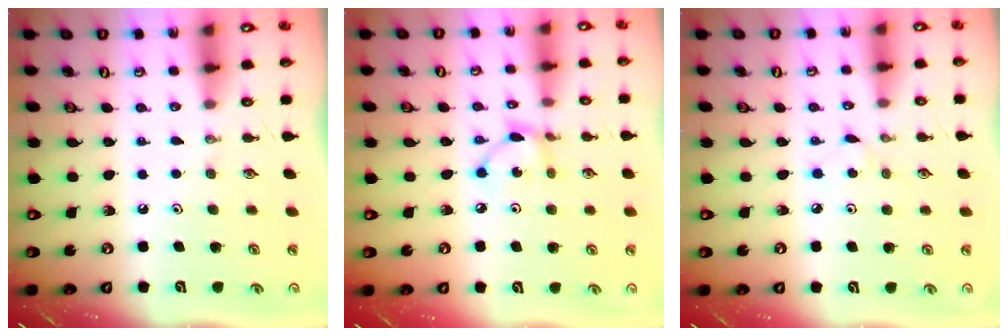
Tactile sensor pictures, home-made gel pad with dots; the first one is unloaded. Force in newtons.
{"total": 4.0, "press": 4.0, "slide": 0.2}
{"total": 2.3, "press": 2.3, "slide": 0.3}